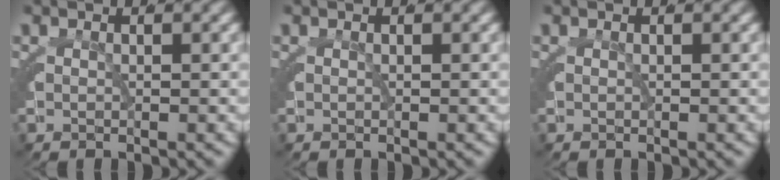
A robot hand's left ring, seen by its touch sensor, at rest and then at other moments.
{"total": 0.0}
{"total": 0.0}